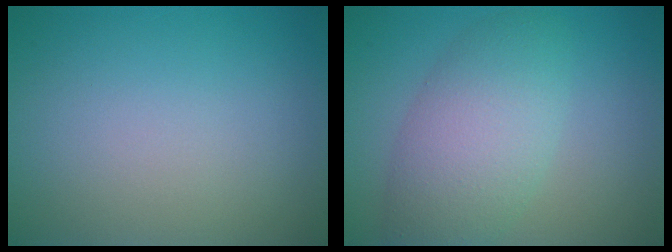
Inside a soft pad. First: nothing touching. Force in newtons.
{"total": 6.0, "press": 6.0, "slide": 0.1}